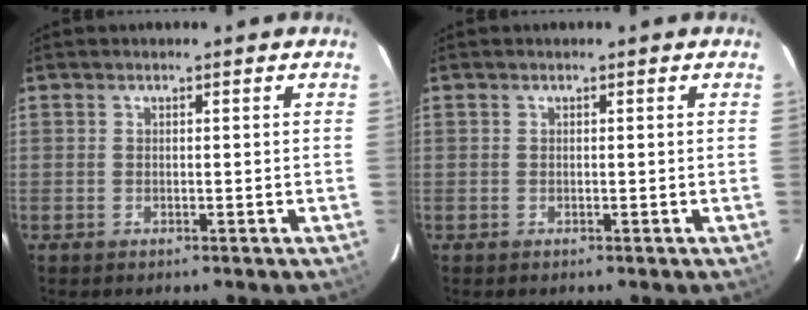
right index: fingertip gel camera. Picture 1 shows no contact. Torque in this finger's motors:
{"motor_torque": [-0.03, -0.03, 0.00, 0.00]}